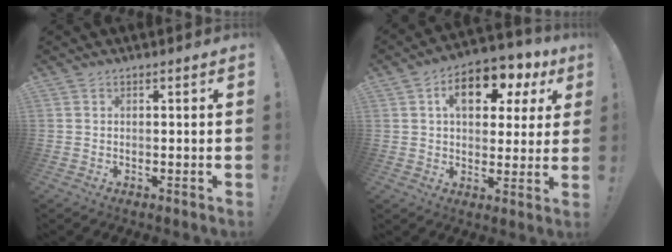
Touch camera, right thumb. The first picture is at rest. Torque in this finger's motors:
{"motor_torque": [0.60, 2.52, 1.01, 0.46, 0.06]}